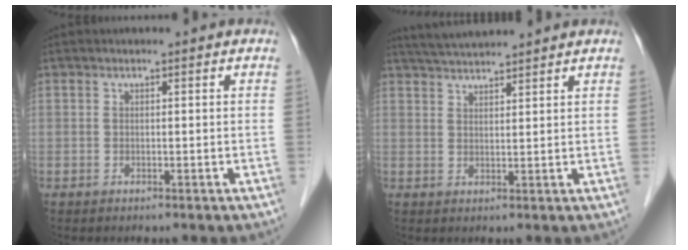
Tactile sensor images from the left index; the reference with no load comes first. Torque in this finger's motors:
{"motor_torque": [0.01, -0.09, 0.09, 0.01]}